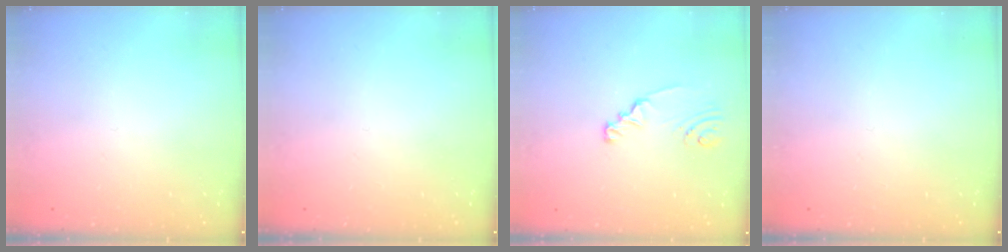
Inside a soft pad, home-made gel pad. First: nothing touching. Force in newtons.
{"total": 0.0}
{"total": 2.4, "press": 2.4, "slide": 0.1}
{"total": 0.0}